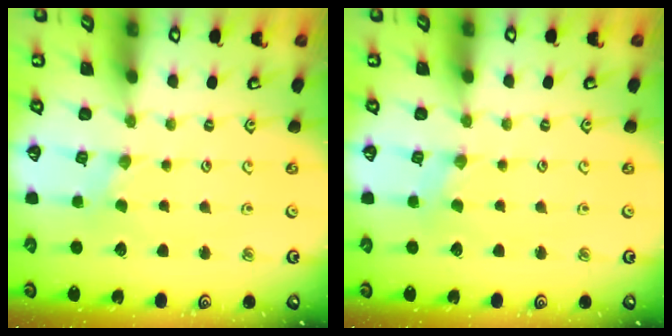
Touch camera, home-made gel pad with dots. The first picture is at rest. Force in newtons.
{"total": 0.0}